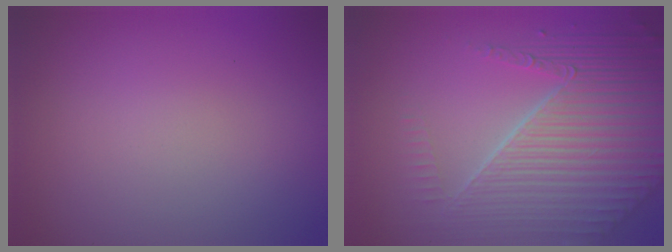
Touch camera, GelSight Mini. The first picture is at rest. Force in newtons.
{"total": 7.7, "press": 5.8, "slide": 5.0}